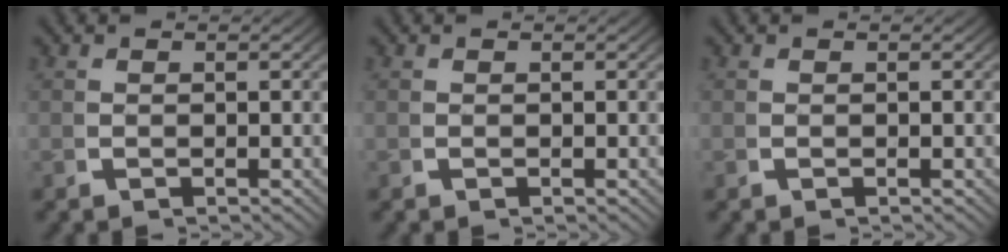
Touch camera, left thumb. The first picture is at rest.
{"total": 0.0}
{"total": 0.0}